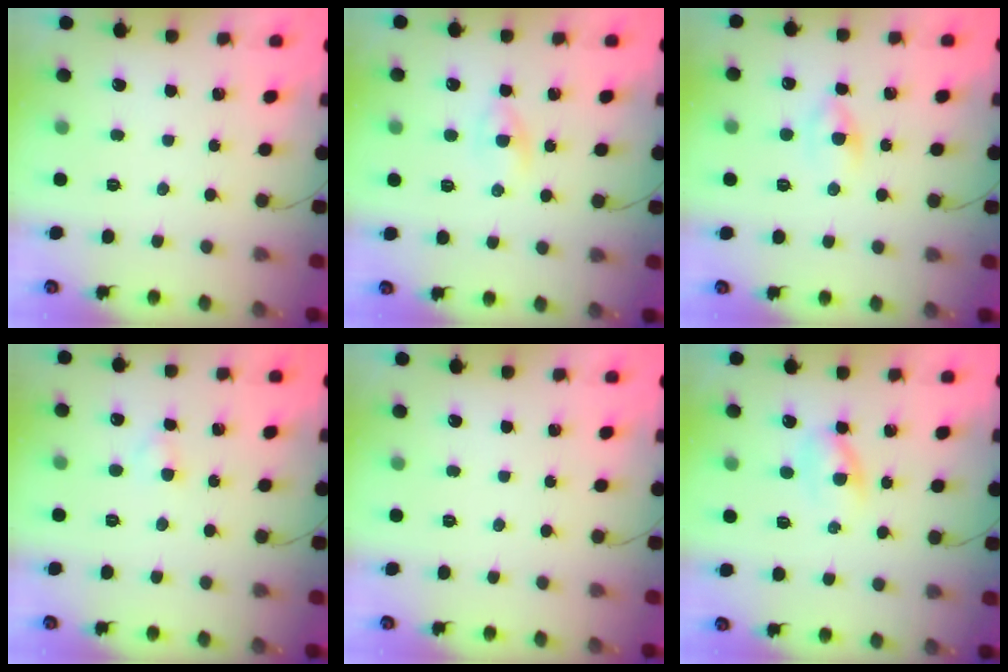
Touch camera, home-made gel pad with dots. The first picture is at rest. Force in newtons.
{"total": 2.7, "press": 2.4, "slide": 1.1}
{"total": 2.2, "press": 1.9, "slide": 1.1}
{"total": 1.8, "press": 1.6, "slide": 0.9}
{"total": 0.0}
{"total": 2.9, "press": 2.7, "slide": 1.1}